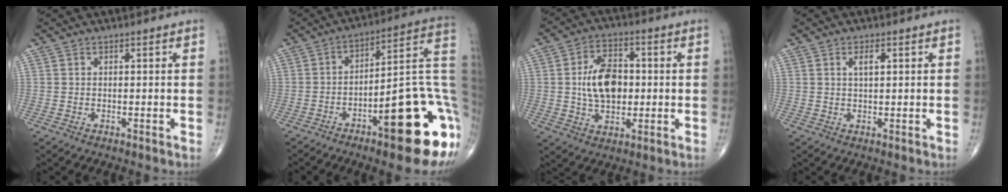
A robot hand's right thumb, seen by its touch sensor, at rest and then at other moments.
{"total": 22.8, "force": [-7.4, 6.1, 20.7], "torque": [-0.216, 0.036, -0.098]}
{"total": 11.3, "force": [0.3, 7.1, 8.8], "torque": [-0.130, 0.007, 0.005]}
{"total": 2.4, "force": [0.9, 0.9, 2.0], "torque": [-0.030, -0.001, 0.015]}